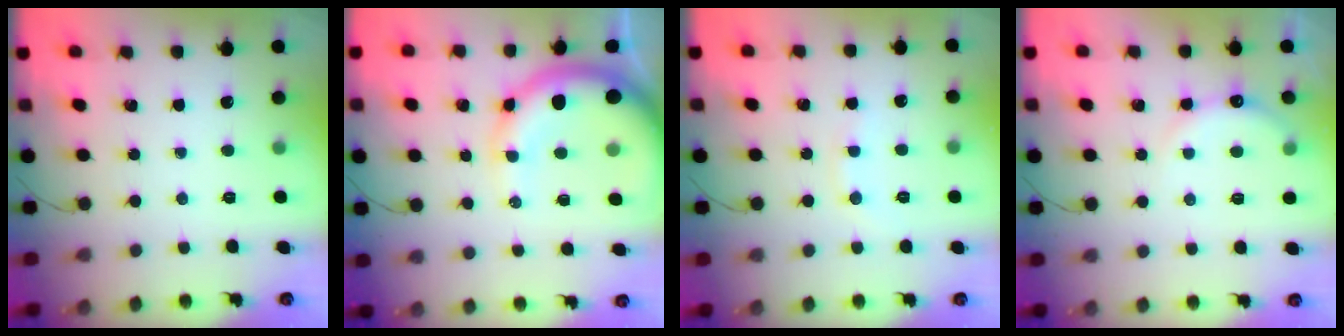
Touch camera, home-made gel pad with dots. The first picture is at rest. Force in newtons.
{"total": 14.6, "press": 14.3, "slide": 2.8}
{"total": 4.3, "press": 4.1, "slide": 1.4}
{"total": 6.8, "press": 6.7, "slide": 1.3}